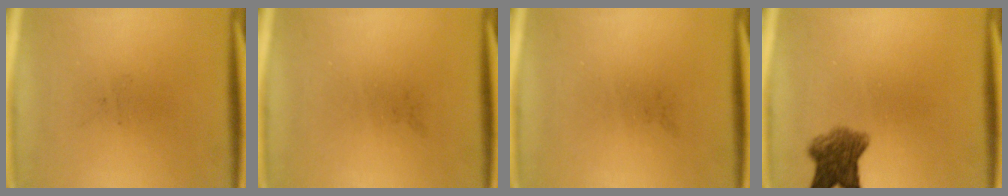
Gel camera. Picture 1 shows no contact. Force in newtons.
{"total": 0.0}
{"total": 0.0}
{"total": 6.2}